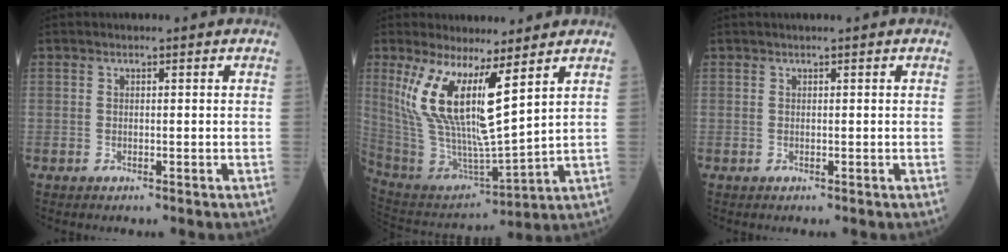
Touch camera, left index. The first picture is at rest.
{"total": 14.0, "force": [6.3, 1.9, 12.3], "torque": [-0.265, -0.013, 0.132]}
{"total": 1.3, "force": [1.1, -0.2, 0.6], "torque": [-0.007, 0.014, 0.021]}